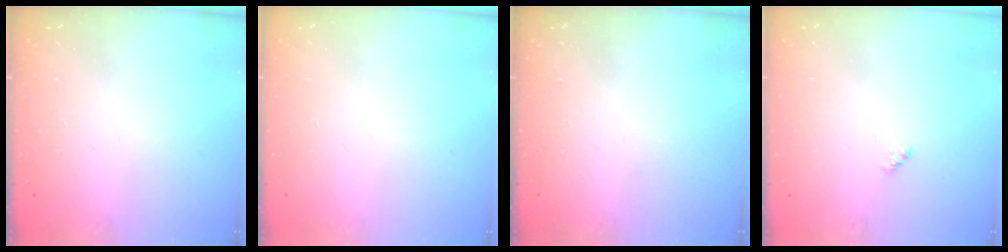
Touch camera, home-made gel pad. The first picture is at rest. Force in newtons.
{"total": 0.0}
{"total": 0.0}
{"total": 2.4, "press": 2.4, "slide": 0.5}